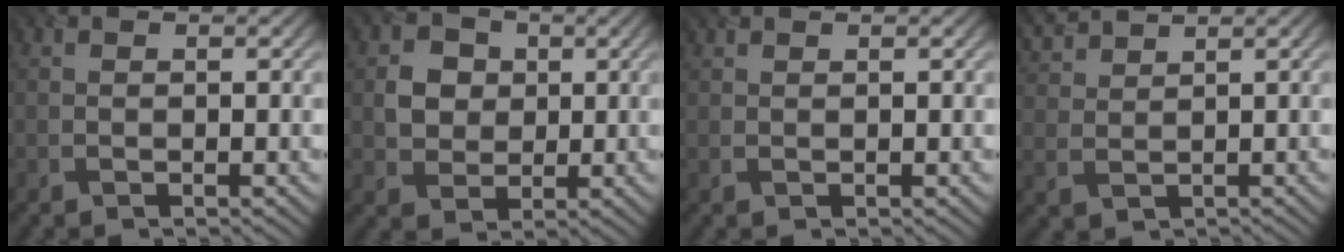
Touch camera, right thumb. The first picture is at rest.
{"total": 4.6, "force": [0.7, 4.2, 1.9], "torque": [-0.046, 0.003, 0.005]}
{"total": 0.6, "force": [0.6, 0.2, 0.1], "torque": [-0.006, 0.003, 0.017]}
{"total": 4.1, "force": [3.5, 1.5, 1.6], "torque": [-0.052, 0.011, 0.076]}